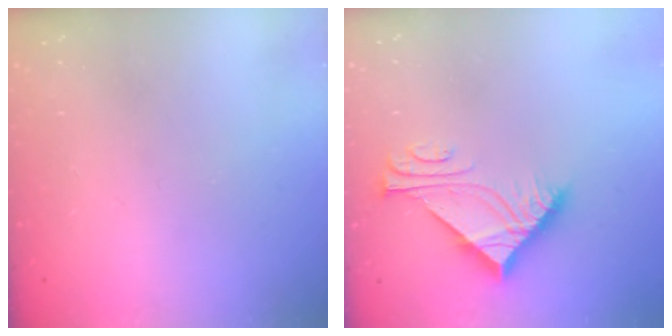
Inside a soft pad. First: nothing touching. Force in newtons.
{"total": 9.4, "press": 9.4, "slide": 0.8}